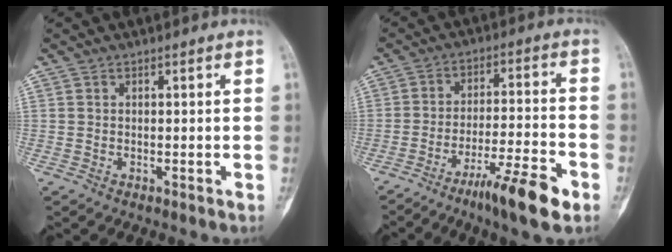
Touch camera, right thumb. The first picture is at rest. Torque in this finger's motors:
{"motor_torque": [-0.04, -0.12, 0.19, 0.11, 0.09]}